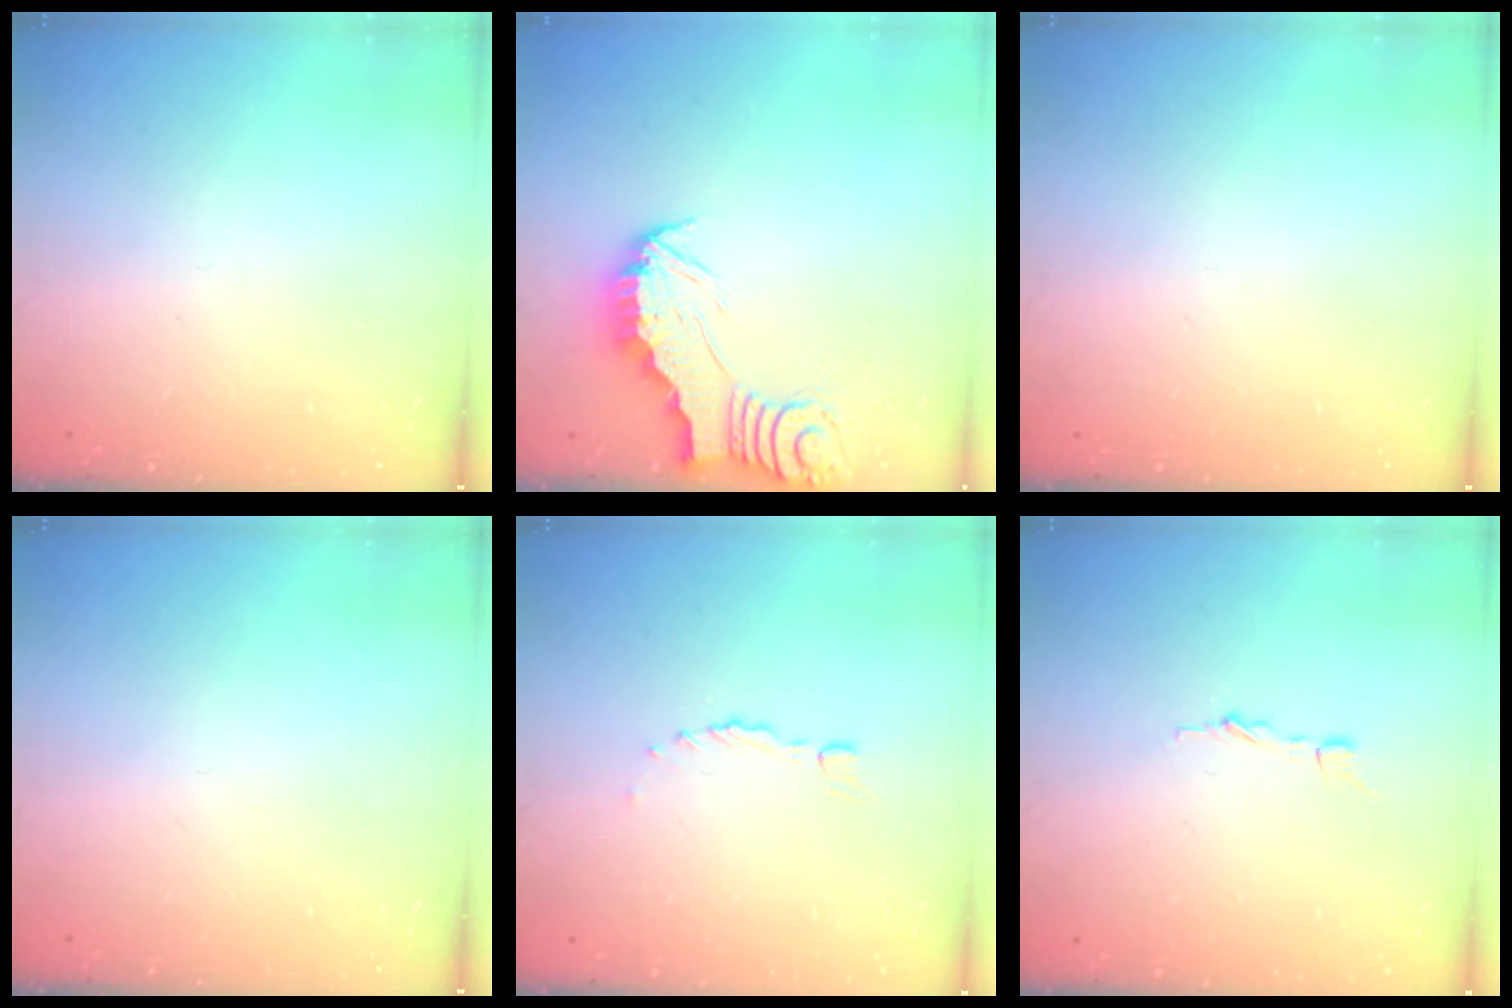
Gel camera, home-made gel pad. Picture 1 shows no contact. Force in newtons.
{"total": 2.4, "press": 2.4, "slide": 0.2}
{"total": 0.0}
{"total": 0.0}
{"total": 0.0}
{"total": 3.6, "press": 3.6, "slide": 0.3}